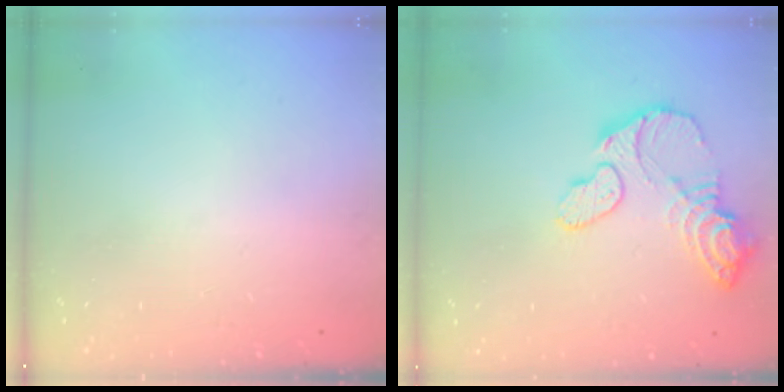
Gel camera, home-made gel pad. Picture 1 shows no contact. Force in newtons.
{"total": 12.2, "press": 12.2, "slide": 1.1}